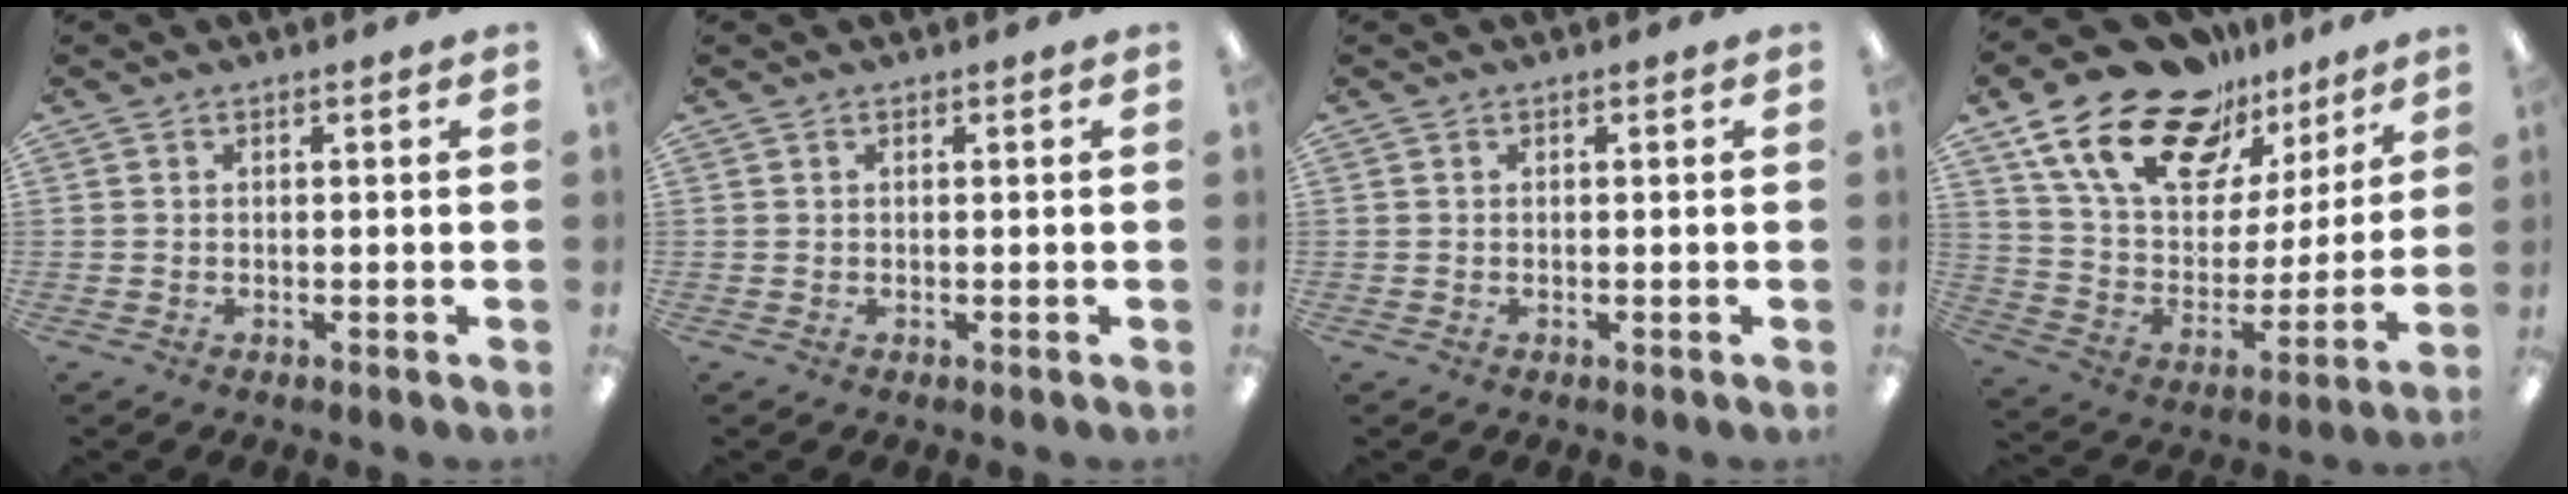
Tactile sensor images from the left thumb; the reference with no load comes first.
{"total": 0.0}
{"total": 0.0}
{"total": 21.7, "force": [15.0, 11.6, 10.5], "torque": [-0.192, -0.089, 0.272]}